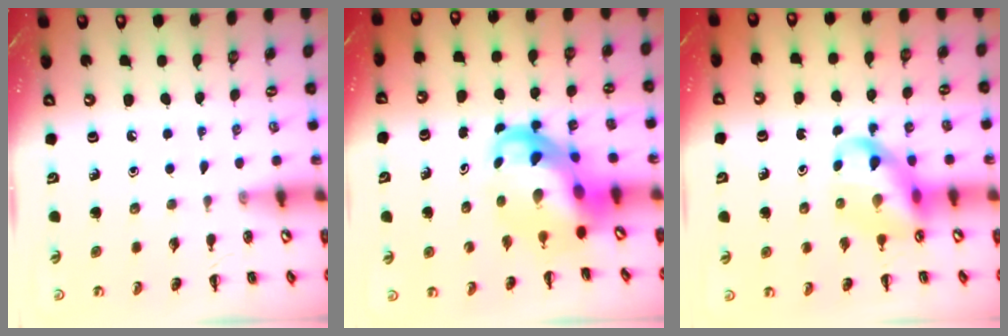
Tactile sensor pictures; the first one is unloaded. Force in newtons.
{"total": 7.8, "press": 7.6, "slide": 2.0}
{"total": 11.1, "press": 10.7, "slide": 2.9}